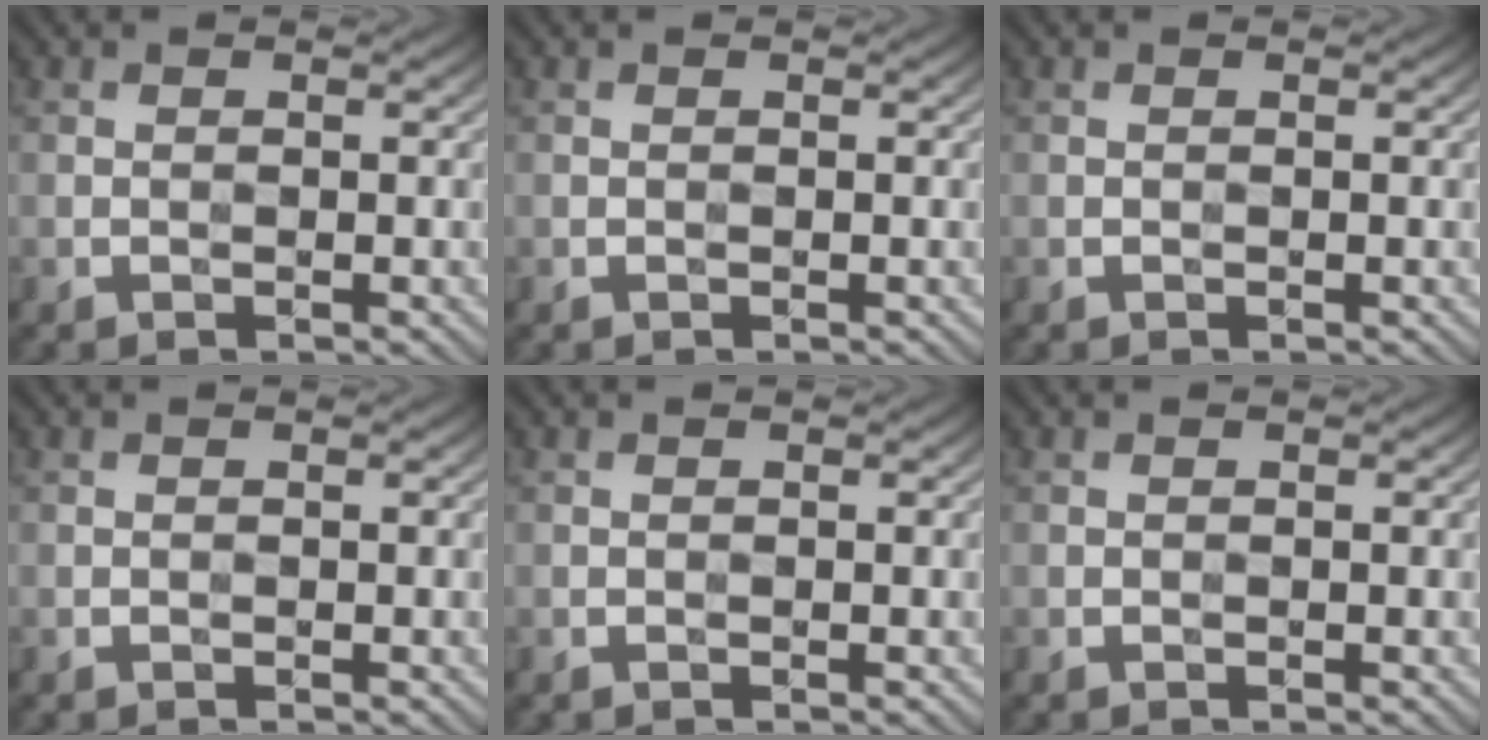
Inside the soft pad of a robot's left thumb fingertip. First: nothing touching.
{"total": 0.0}
{"total": 0.0}
{"total": 0.0}
{"total": 0.0}
{"total": 0.0}